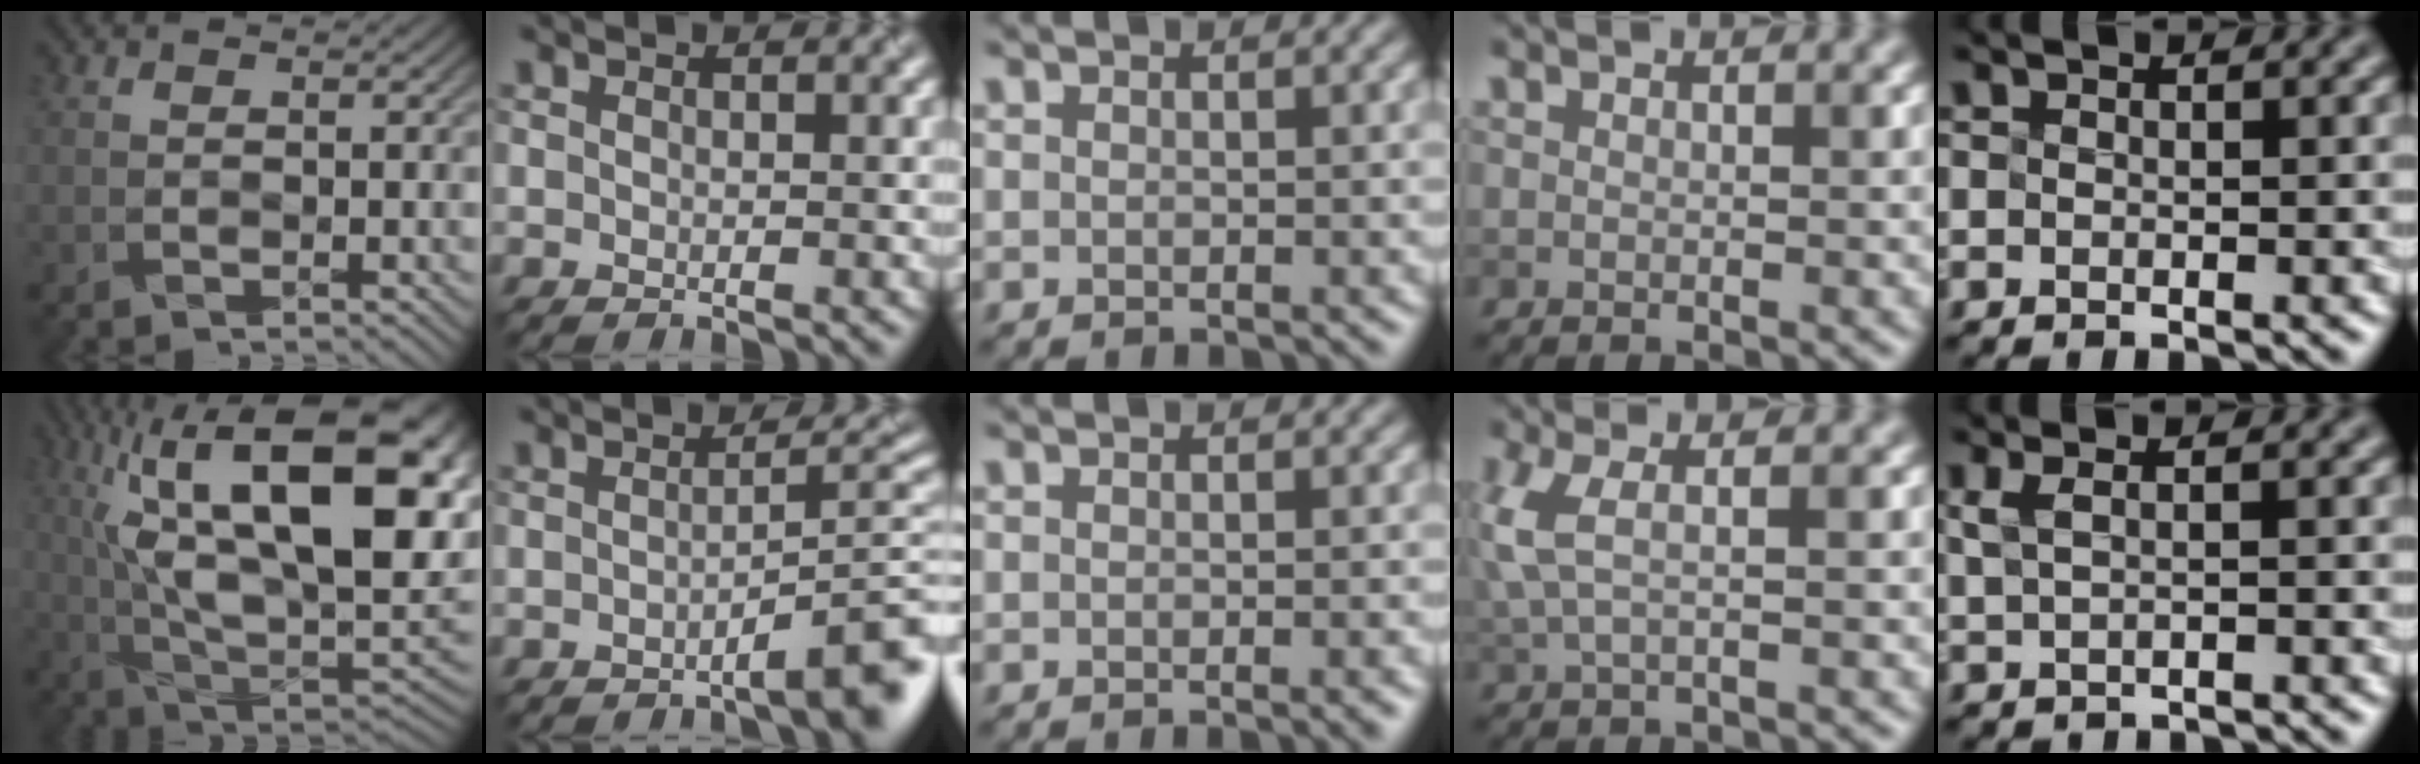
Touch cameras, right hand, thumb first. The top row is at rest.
{"thumb": {"total": 21.3, "force": [6.5, 9.0, 18.2], "torque": [-0.288, 0.028, 0.108]}, "index": {"total": 5.1, "force": [-2.6, 0.6, 4.4], "torque": [-0.042, 0.022, -0.042]}, "middle": {"total": 1.3, "force": [-0.4, 0.3, 1.2], "torque": [-0.011, -0.002, -0.007]}, "ring": {"total": 3.2, "force": [0.5, 1.0, 3.0], "torque": [-0.073, 0.006, 0.008]}, "little": {"total": 1.4, "force": [0.5, 0.4, 1.3], "torque": [-0.028, -0.005, 0.011]}}